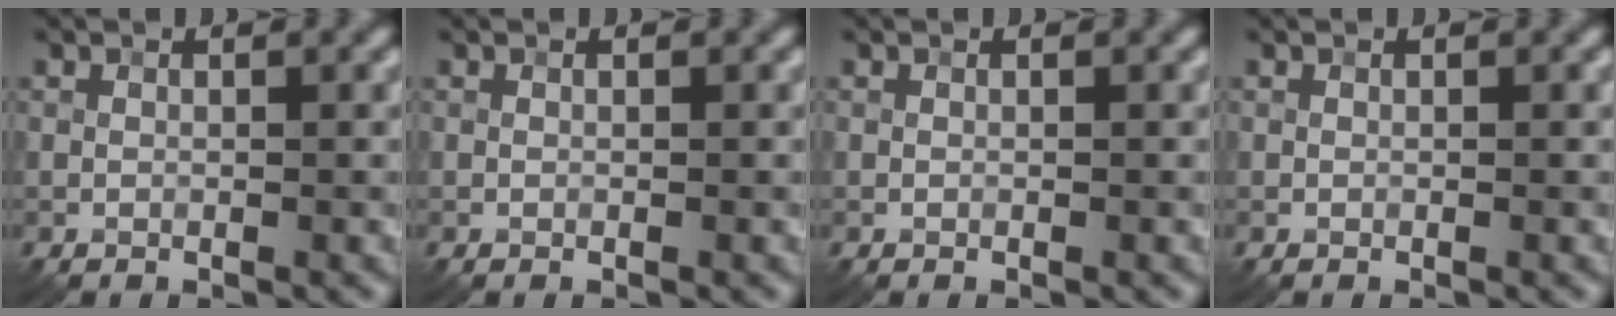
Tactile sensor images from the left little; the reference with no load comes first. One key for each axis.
{"total": 0.0}
{"total": 0.0}
{"total": 0.0}